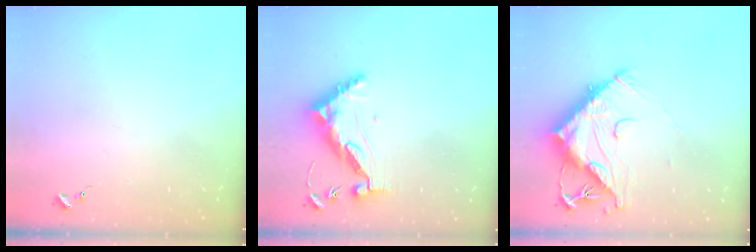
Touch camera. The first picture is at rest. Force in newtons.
{"total": 10.6, "press": 10.5, "slide": 0.9}
{"total": 15.7, "press": 15.6, "slide": 1.4}